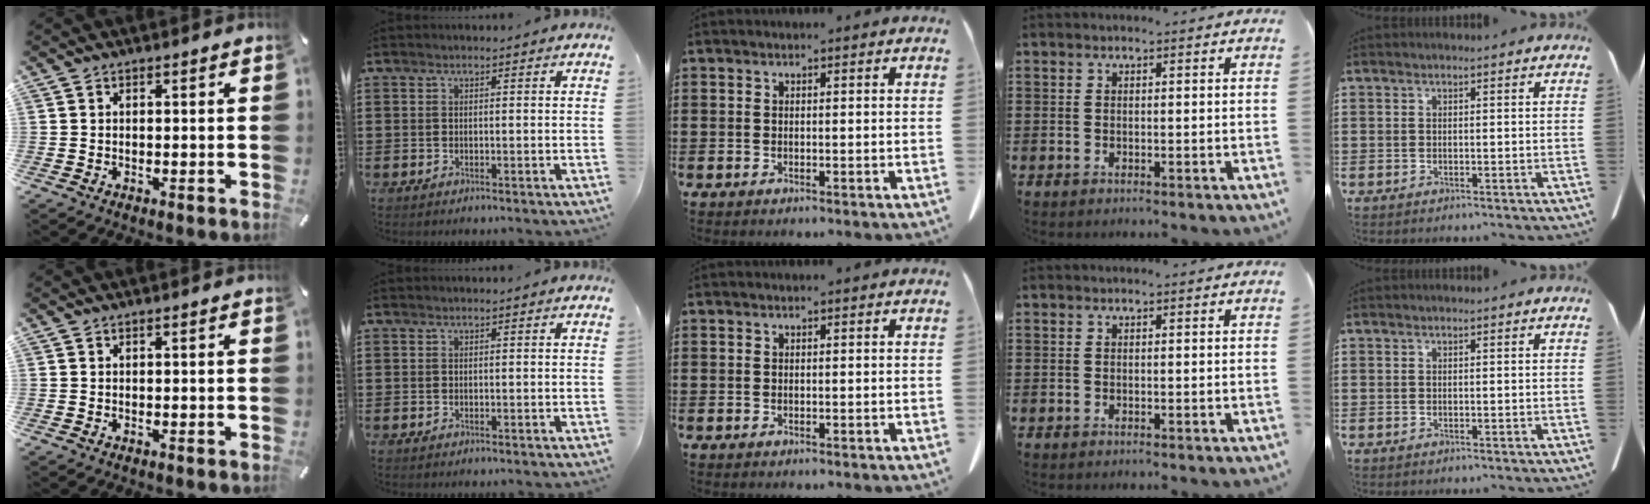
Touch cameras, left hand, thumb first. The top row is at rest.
{}